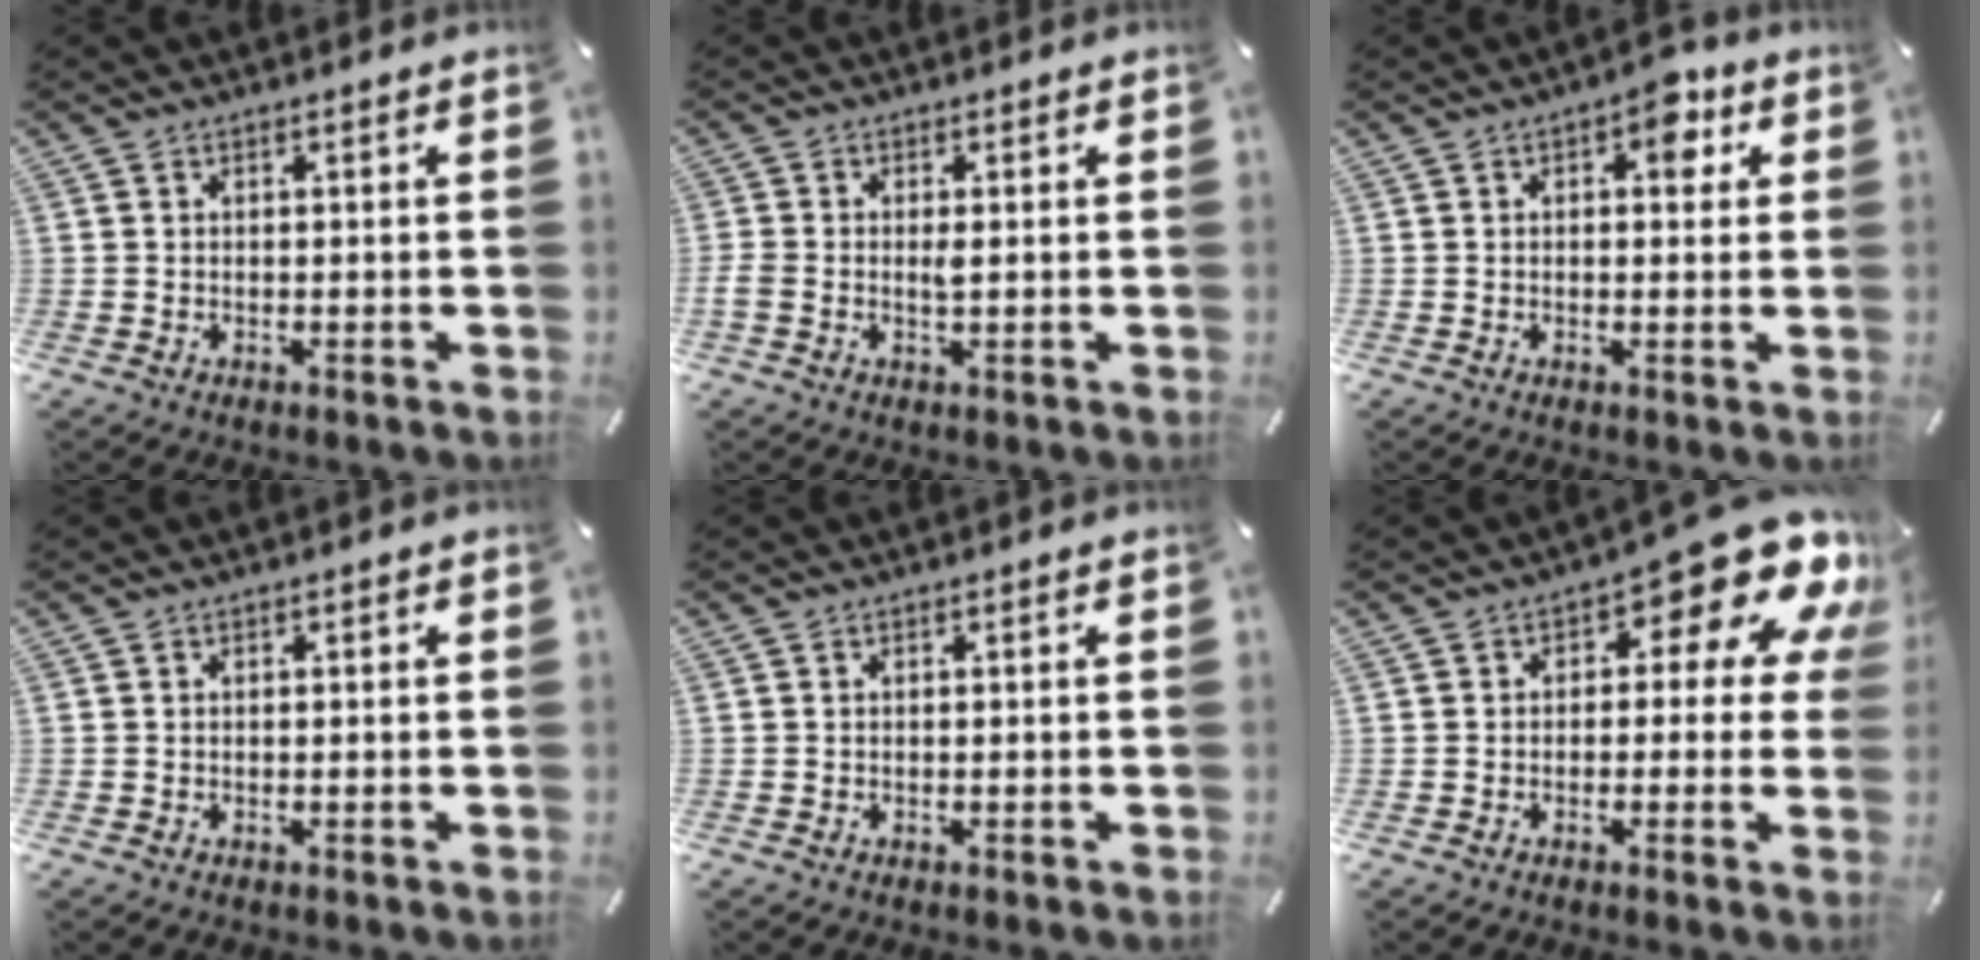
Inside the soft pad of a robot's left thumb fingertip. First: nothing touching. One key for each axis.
{"total": 2.1, "fx": -0.1, "fy": 1.0, "fz": 1.9, "tx": -0.037, "ty": 0.000, "tz": -0.002}
{"total": 5.3, "fx": 2.0, "fy": 3.1, "fz": 3.8, "tx": -0.036, "ty": -0.007, "tz": 0.024}
{"total": 0.0}
{"total": 0.0}
{"total": 14.3, "fx": 6.8, "fy": 6.0, "fz": 11.1, "tx": -0.144, "ty": -0.049, "tz": 0.111}